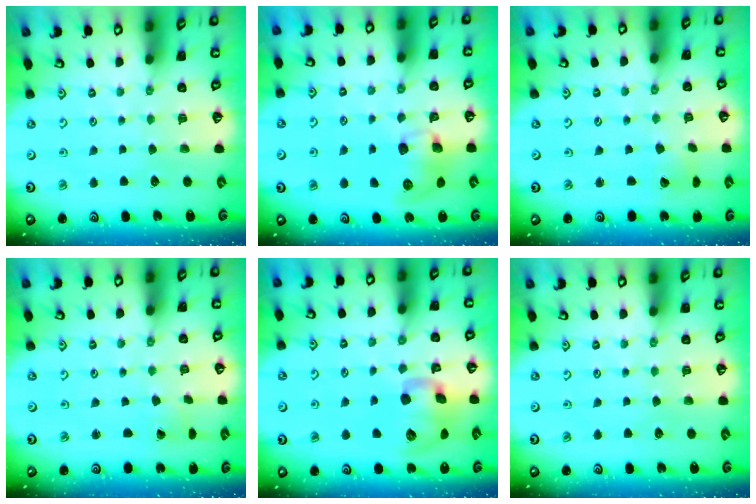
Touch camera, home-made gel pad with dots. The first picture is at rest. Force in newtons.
{"total": 9.4, "press": 9.3, "slide": 1.1}
{"total": 2.6, "press": 2.6, "slide": 0.3}
{"total": 1.9, "press": 1.9, "slide": 0.2}
{"total": 12.8, "press": 12.6, "slide": 2.0}
{"total": 0.0}